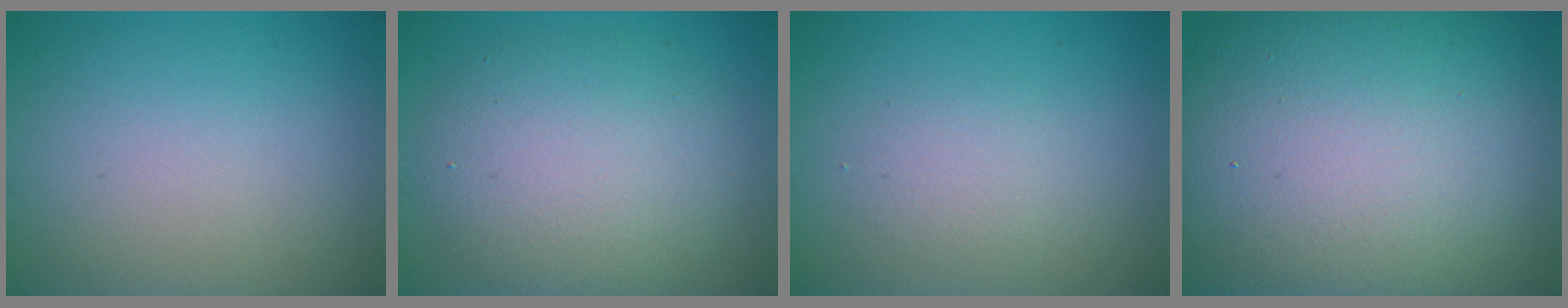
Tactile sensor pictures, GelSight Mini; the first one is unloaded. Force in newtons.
{"total": 6.5, "press": 6.5, "slide": 0.6}
{"total": 1.8, "press": 1.8, "slide": 0.1}
{"total": 20.3, "press": 20.2, "slide": 1.3}